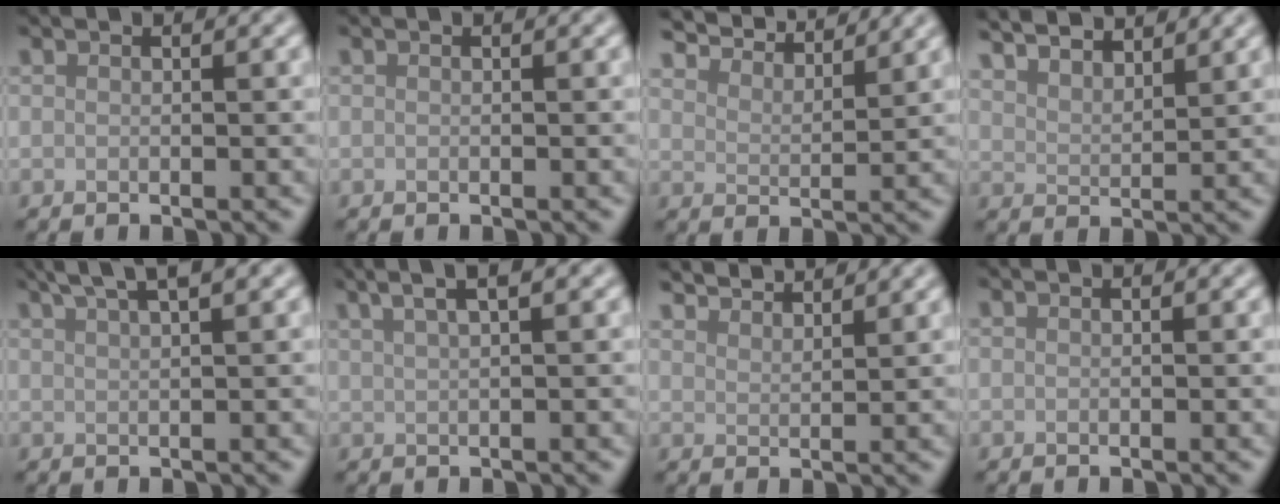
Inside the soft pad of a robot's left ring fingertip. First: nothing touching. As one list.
[{"total": 0.0}, {"total": 6.4, "force": [6.2, 0.8, 1.6], "torque": [-0.042, 0.008, 0.091]}, {"total": 5.8, "force": [5.2, 1.4, 2.2], "torque": [-0.028, 0.014, 0.068]}, {"total": 4.2, "force": [3.0, 0.7, 2.9], "torque": [-0.040, 0.016, 0.042]}, {"total": 4.7, "force": [3.0, 1.4, 3.3], "torque": [-0.035, 0.017, 0.027]}, {"total": 3.7, "force": [3.6, 0.3, 0.7], "torque": [-0.009, 0.005, 0.054]}, {"total": 0.0}]